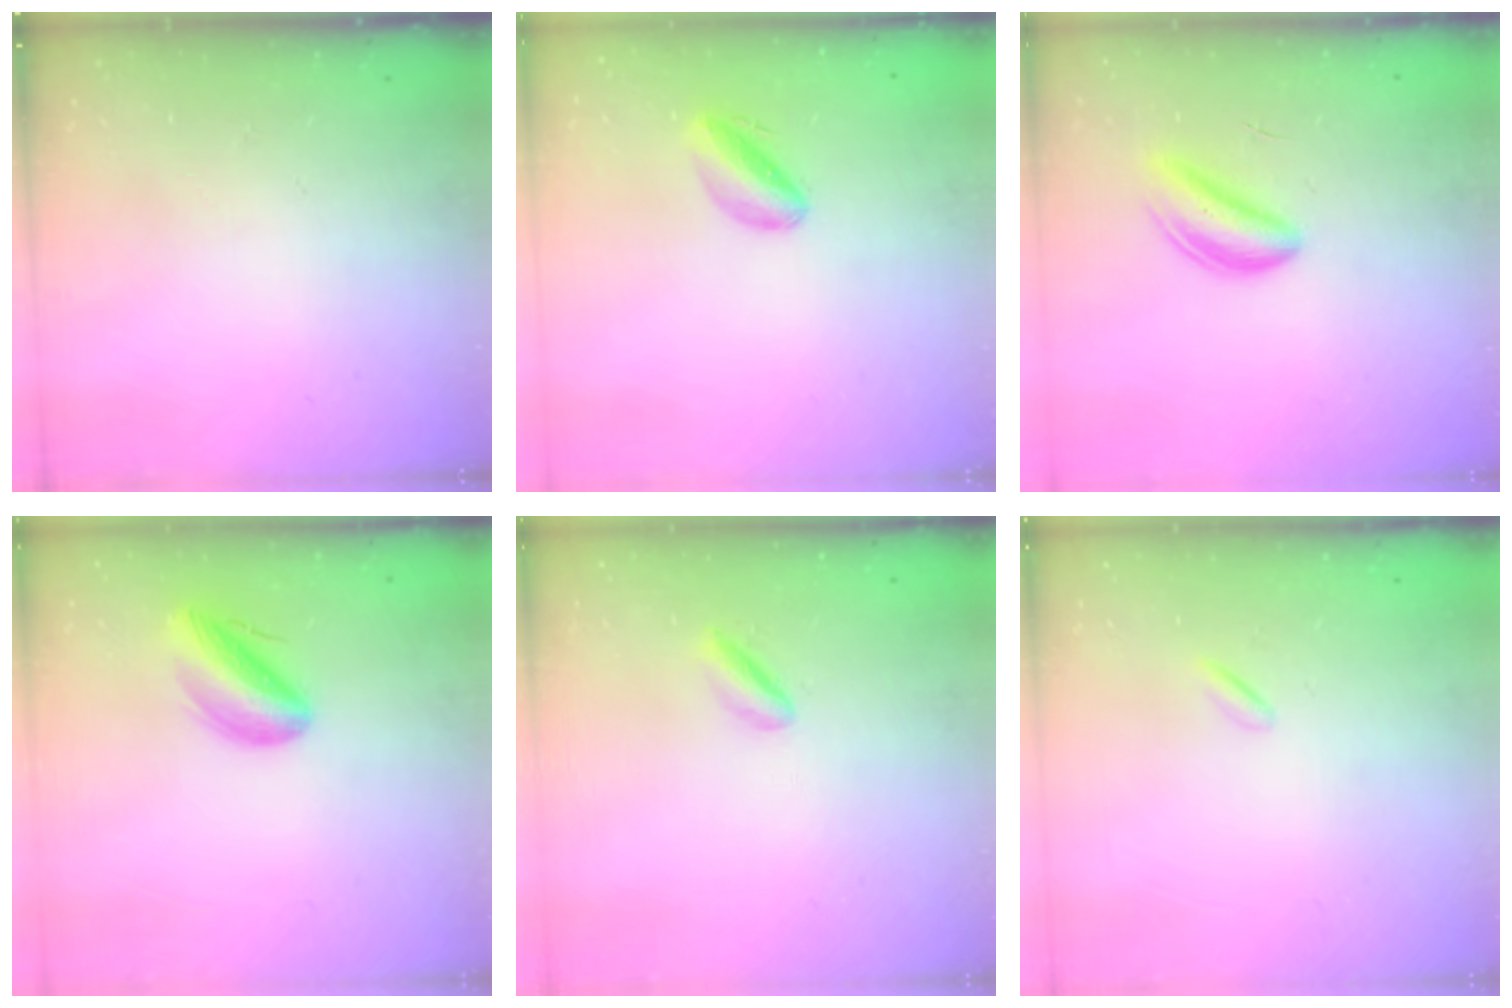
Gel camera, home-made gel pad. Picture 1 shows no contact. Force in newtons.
{"total": 5.1, "press": 4.8, "slide": 1.6}
{"total": 6.3, "press": 6.1, "slide": 1.6}
{"total": 10.5, "press": 10.3, "slide": 1.9}
{"total": 2.2, "press": 2.0, "slide": 1.0}
{"total": 0.0}